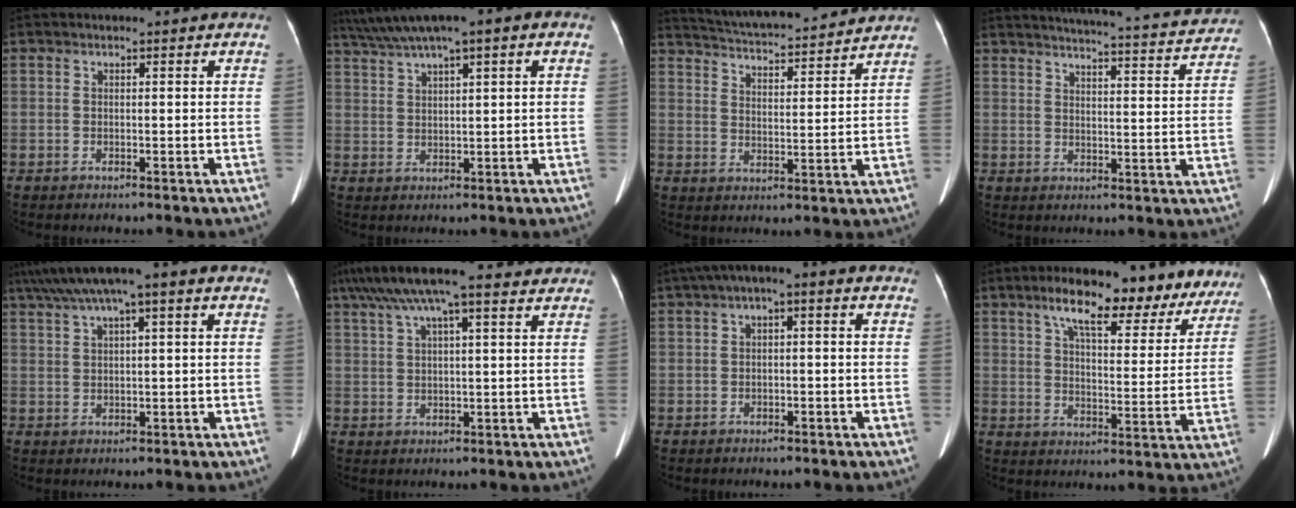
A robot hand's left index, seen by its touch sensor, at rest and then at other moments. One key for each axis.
{"total": 9.5, "fx": 6.1, "fy": 1.1, "fz": 7.2, "tx": -0.132, "ty": 0.046, "tz": 0.104}
{"total": 17.1, "fx": 15.9, "fy": 1.8, "fz": 6.0, "tx": -0.104, "ty": 0.023, "tz": 0.233}
{"total": 22.5, "fx": 21.2, "fy": 2.1, "fz": 7.3, "tx": -0.105, "ty": -0.032, "tz": 0.254}
{"total": 10.6, "fx": 6.1, "fy": 1.5, "fz": 8.5, "tx": -0.152, "ty": 0.047, "tz": 0.098}
{"total": 14.1, "fx": 10.3, "fy": 2.7, "fz": 9.3, "tx": -0.174, "ty": 0.054, "tz": 0.159}
{"total": 5.1, "fx": 1.3, "fy": 1.8, "fz": 4.6, "tx": -0.079, "ty": 0.037, "tz": 0.015}
{"total": 16.6, "fx": 12.6, "fy": 5.1, "fz": 9.5, "tx": -0.115, "ty": 0.016, "tz": 0.172}